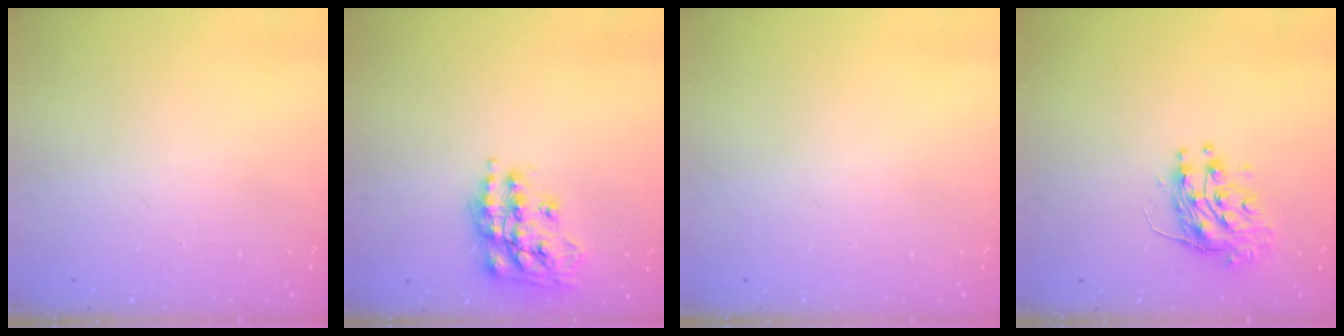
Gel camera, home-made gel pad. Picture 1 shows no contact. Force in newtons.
{"total": 14.8, "press": 14.7, "slide": 1.5}
{"total": 0.0}
{"total": 10.9, "press": 10.8, "slide": 0.8}